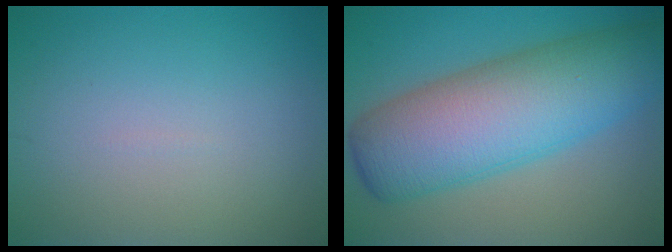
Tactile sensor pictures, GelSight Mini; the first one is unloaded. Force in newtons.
{"total": 11.5, "press": 11.5, "slide": 0.2}